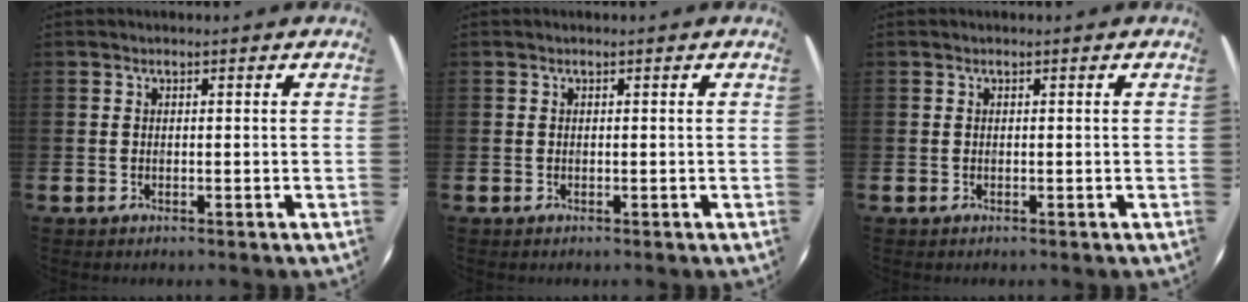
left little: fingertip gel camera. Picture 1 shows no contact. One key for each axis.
{"total": 0.0}
{"total": 0.0}